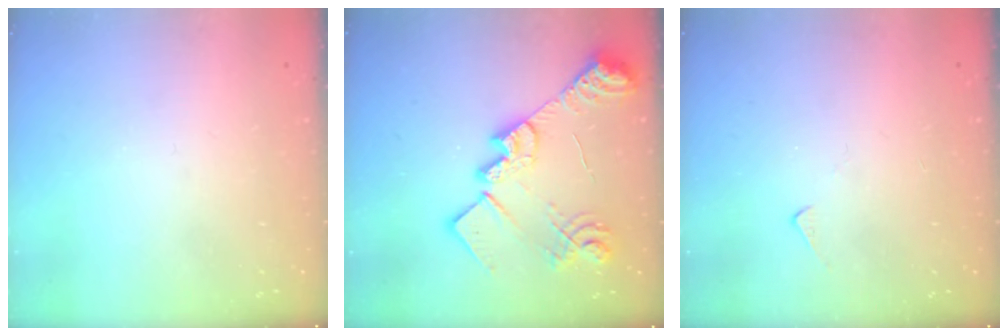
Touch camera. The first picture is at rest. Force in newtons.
{"total": 22.1, "press": 22.1, "slide": 1.4}
{"total": 4.4, "press": 4.4, "slide": 0.6}